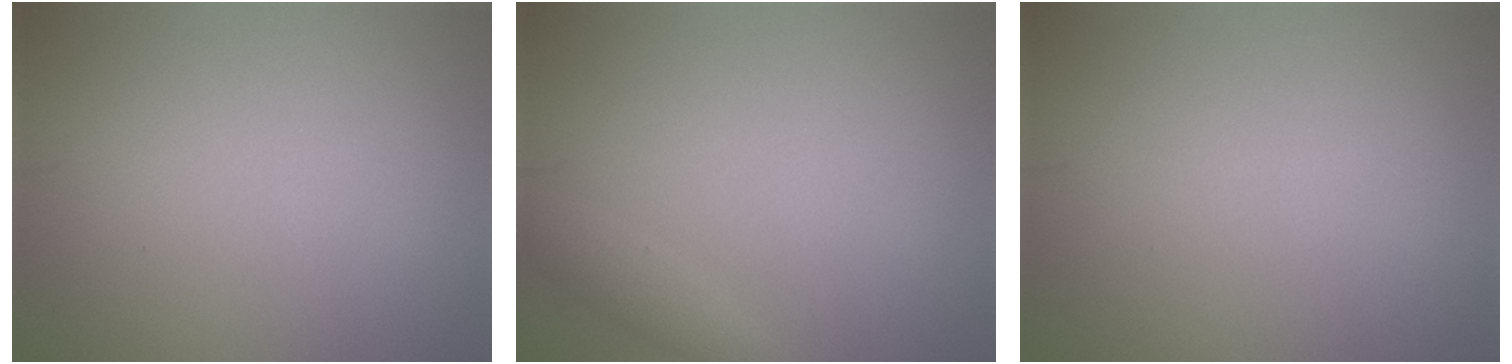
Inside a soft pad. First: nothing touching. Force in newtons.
{"total": 1.3, "press": 1.3, "slide": 0.1}
{"total": 0.0}